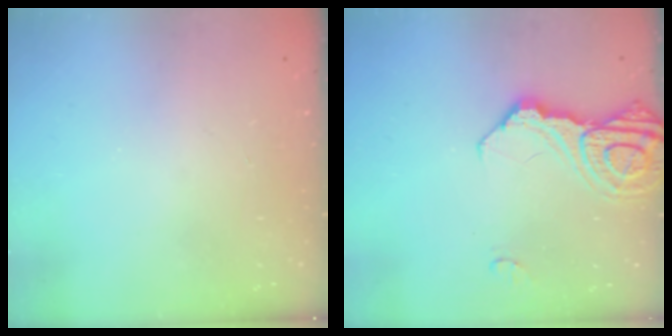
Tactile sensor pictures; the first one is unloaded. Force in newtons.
{"total": 16.5, "press": 16.4, "slide": 1.8}